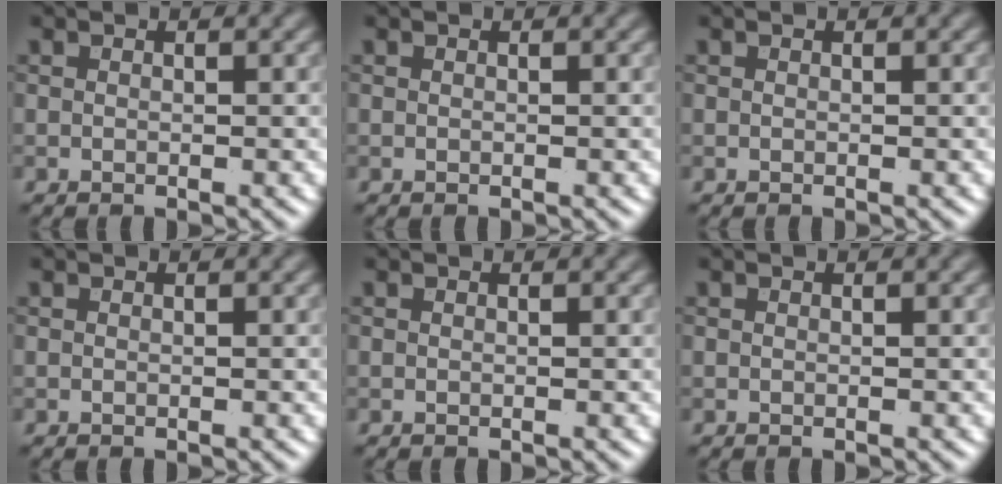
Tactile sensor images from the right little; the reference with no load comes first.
{"total": 0.0}
{"total": 0.0}
{"total": 0.0}
{"total": 0.0}
{"total": 0.0}